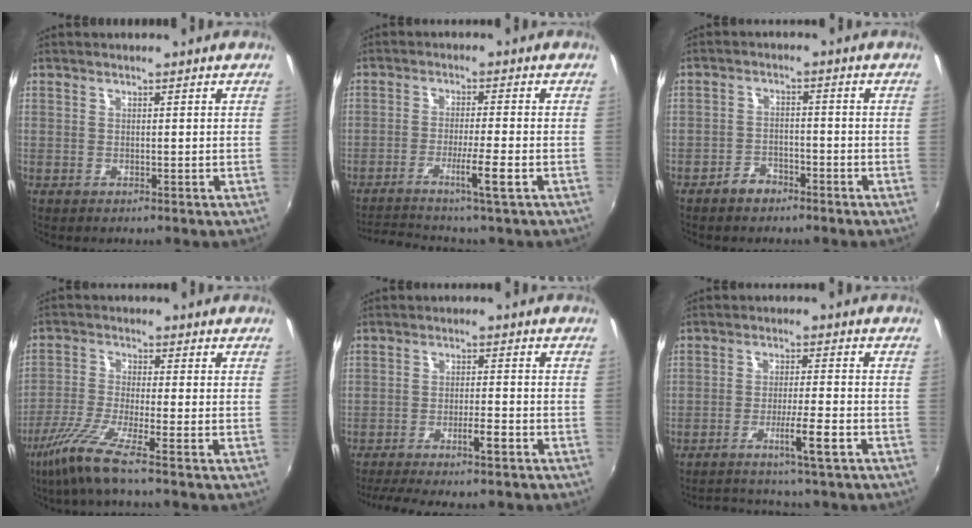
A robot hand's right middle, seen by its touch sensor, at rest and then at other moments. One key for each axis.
{"total": 6.7, "fx": -4.8, "fy": -0.8, "fz": 4.6, "tx": -0.095, "ty": -0.005, "tz": -0.083}
{"total": 3.5, "fx": -2.9, "fy": 1.8, "fz": 1.1, "tx": -0.031, "ty": 0.010, "tz": -0.046}
{"total": 7.8, "fx": -5.2, "fy": -0.5, "fz": 5.8, "tx": -0.131, "ty": -0.016, "tz": -0.104}
{"total": 7.1, "fx": -5.7, "fy": 0.1, "fz": 4.3, "tx": -0.088, "ty": -0.003, "tz": -0.090}
{"total": 6.4, "fx": -5.1, "fy": -0.3, "fz": 3.8, "tx": -0.074, "ty": -0.003, "tz": -0.082}